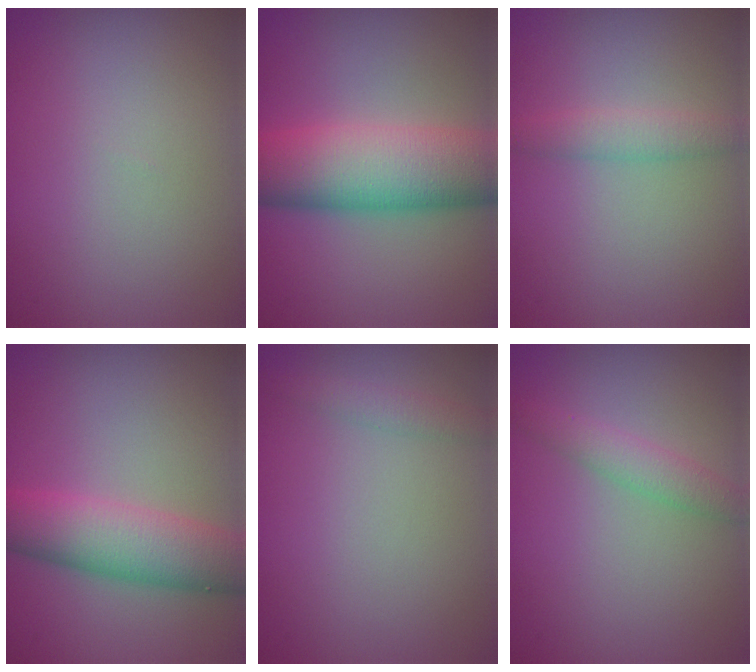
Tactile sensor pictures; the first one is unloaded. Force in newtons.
{"total": 10.3, "press": 10.3, "slide": 0.2}
{"total": 2.1, "press": 2.1, "slide": 0.0}
{"total": 6.5, "press": 6.5, "slide": 0.2}
{"total": 1.2, "press": 1.2, "slide": 0.1}
{"total": 2.1, "press": 2.1, "slide": 0.1}